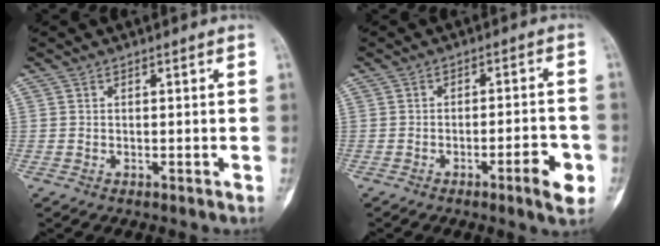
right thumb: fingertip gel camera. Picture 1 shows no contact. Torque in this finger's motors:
{"motor_torque": [-0.14, -0.06, 0.01, -0.09, 0.07]}